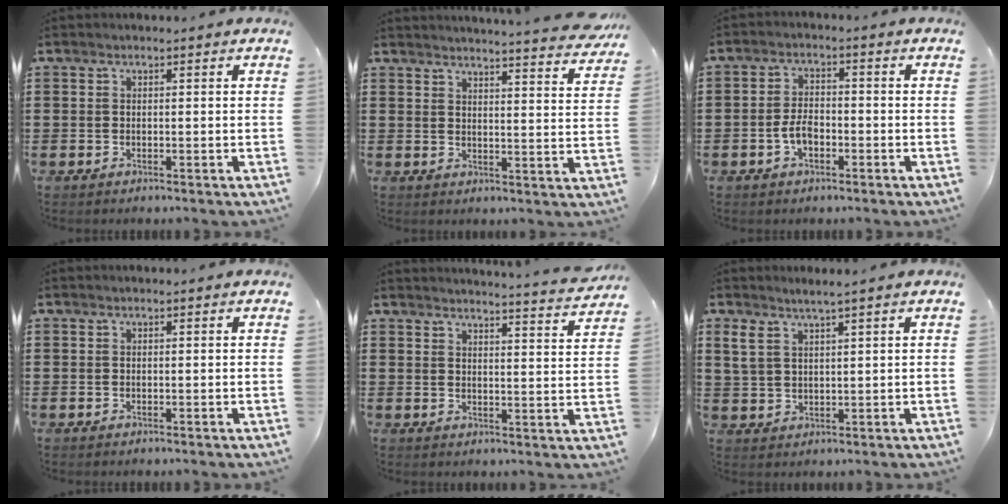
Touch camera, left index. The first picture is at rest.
{"total": 4.4, "force": [4.2, -0.8, 1.1], "torque": [-0.030, -0.029, 0.072]}
{"total": 3.8, "force": [-1.3, 1.9, 3.0], "torque": [-0.076, -0.002, -0.031]}
{"total": 0.0}
{"total": 3.6, "force": [3.5, -0.8, 0.6], "torque": [-0.017, -0.030, 0.059]}
{"total": 2.8, "force": [2.0, 0.5, 1.9], "torque": [-0.042, 0.004, 0.037]}